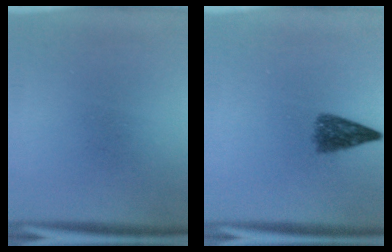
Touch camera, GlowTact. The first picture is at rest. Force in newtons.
{"total": 4.0}